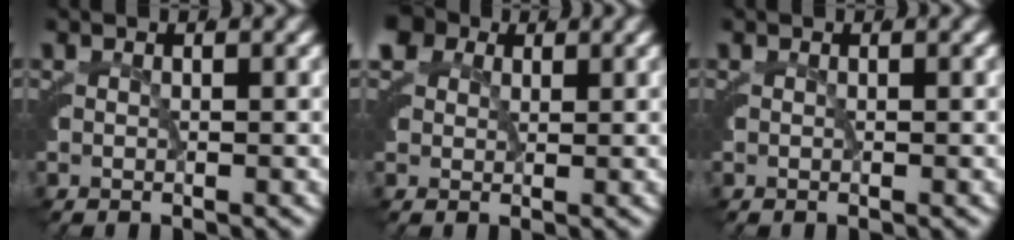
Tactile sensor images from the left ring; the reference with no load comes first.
{"total": 3.9, "force": [2.0, 2.9, 1.6], "torque": [-0.053, -0.006, 0.032]}
{"total": 0.0}